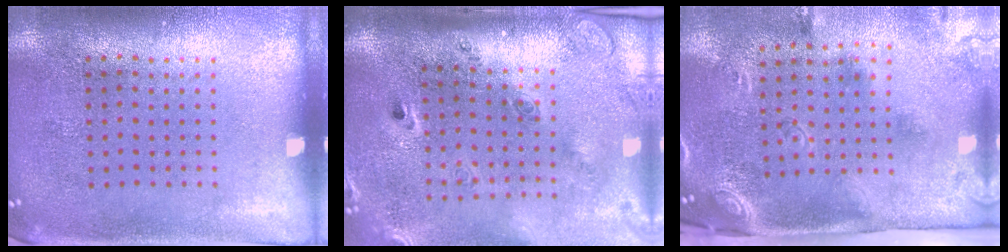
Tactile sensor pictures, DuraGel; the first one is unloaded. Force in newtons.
{"total": 2.9, "press": 2.0, "slide": 2.1}
{"total": 2.9, "press": 1.9, "slide": 2.2}